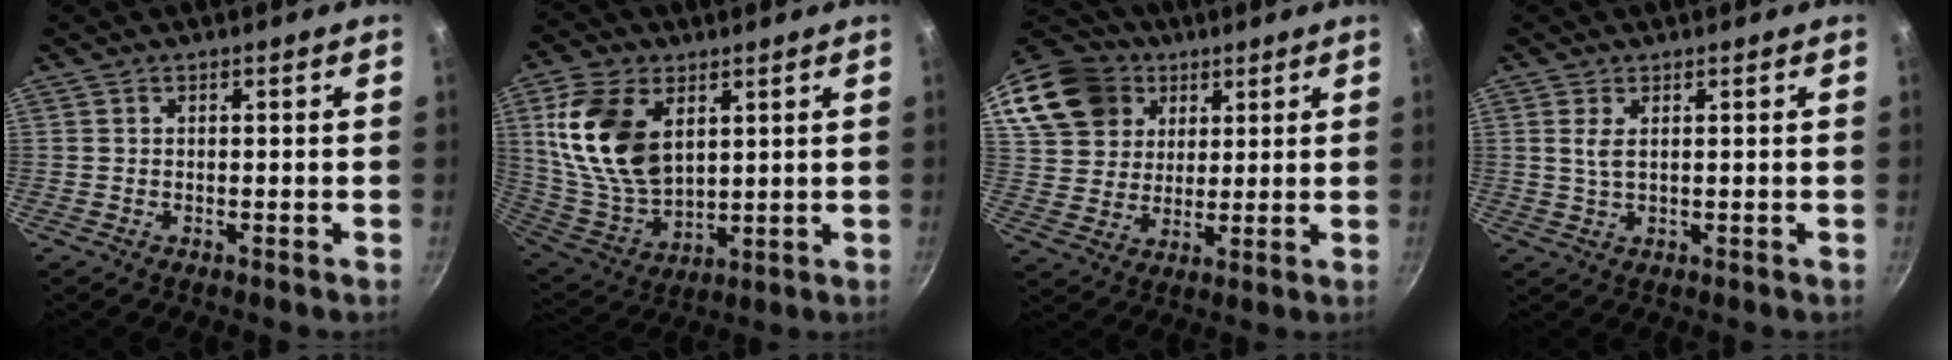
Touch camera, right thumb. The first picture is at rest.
{"total": 17.5, "force": [5.4, 10.8, 12.7], "torque": [-0.229, -0.024, 0.119]}
{"total": 16.7, "force": [8.2, 13.0, 6.6], "torque": [-0.118, 0.003, 0.155]}
{"total": 2.6, "force": [0.8, 1.1, 2.2], "torque": [-0.046, -0.006, 0.019]}